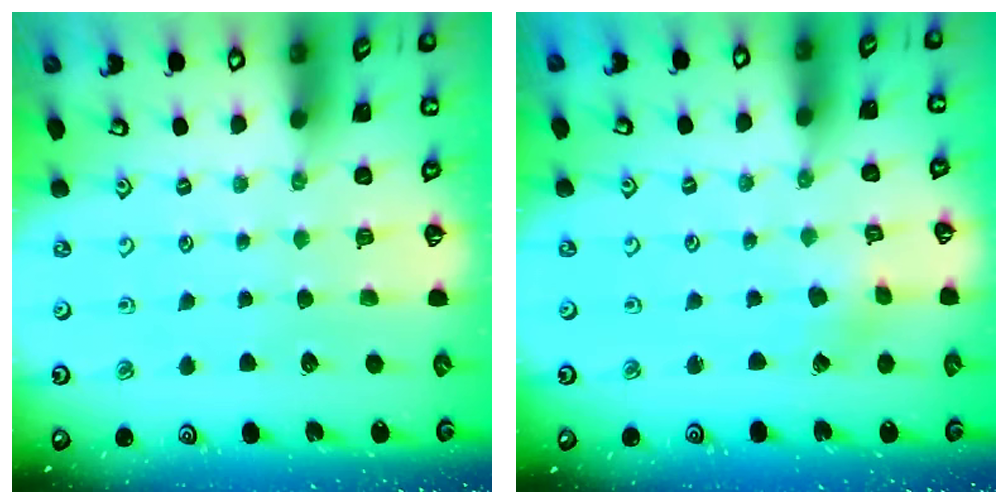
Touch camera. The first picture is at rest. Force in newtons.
{"total": 0.6, "press": 0.5, "slide": 0.2}